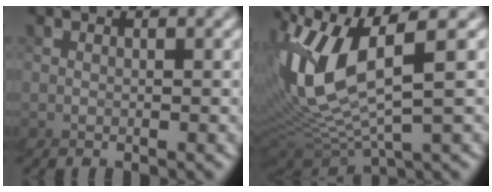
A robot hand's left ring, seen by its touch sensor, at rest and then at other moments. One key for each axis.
{"total": 4.2, "fx": 1.4, "fy": 2.3, "fz": 3.2, "tx": -0.130, "ty": 0.012, "tz": 0.014}